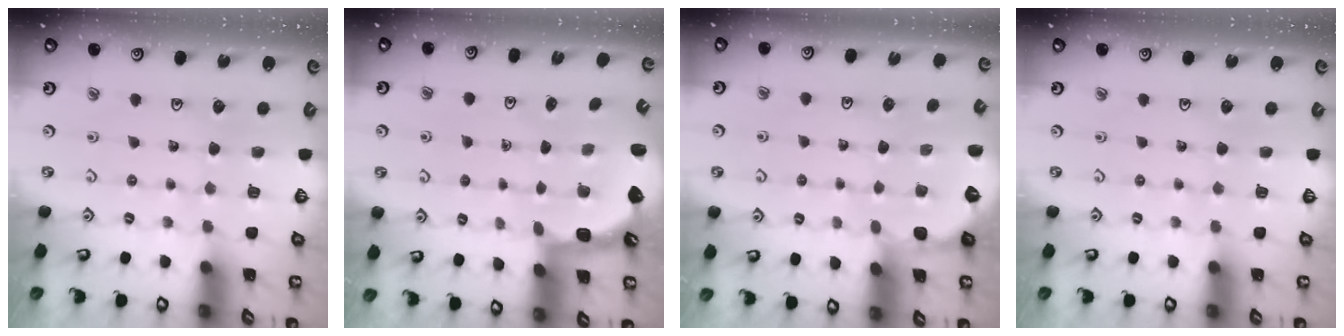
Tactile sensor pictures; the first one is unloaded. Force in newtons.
{"total": 2.5, "press": 2.1, "slide": 1.3}
{"total": 1.3, "press": 1.3, "slide": 0.1}
{"total": 0.0}